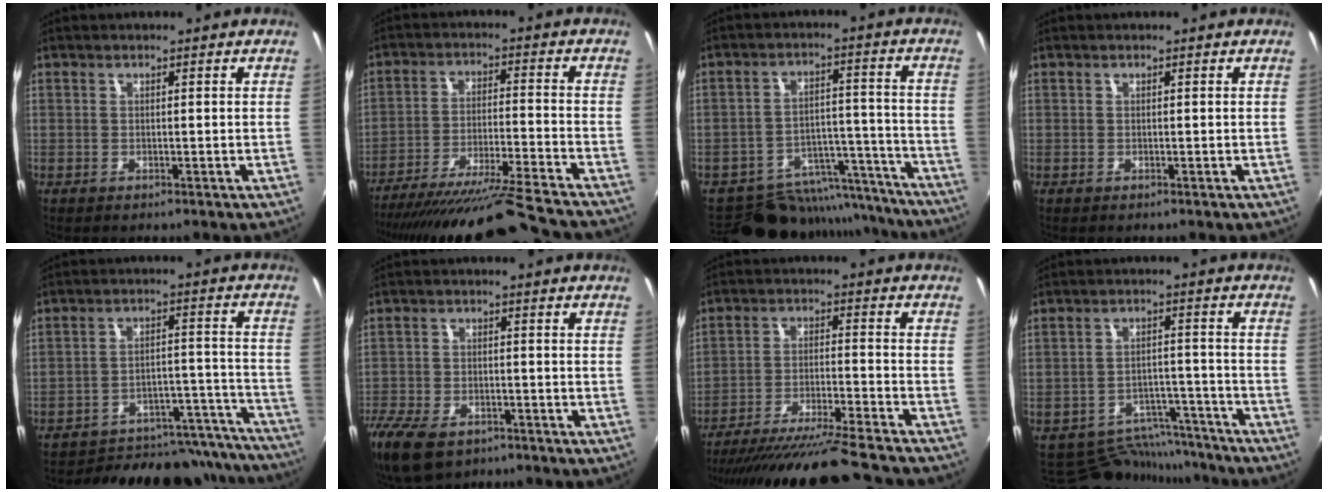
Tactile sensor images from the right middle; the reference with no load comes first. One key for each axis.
{"total": 19.7, "fx": -17.9, "fy": -0.9, "fz": 8.2, "tx": -0.153, "ty": -0.041, "tz": -0.282}
{"total": 18.3, "fx": -16.7, "fy": 6.7, "fz": 3.6, "tx": -0.071, "ty": 0.048, "tz": -0.221}
{"total": 0.0}
{"total": 26.6, "fx": -24.3, "fy": 8.0, "fz": 7.4, "tx": -0.104, "ty": 0.045, "tz": -0.297}
{"total": 14.0, "fx": -9.0, "fy": 7.6, "fz": 7.6, "tx": -0.199, "ty": -0.038, "tz": -0.161}
{"total": 19.1, "fx": -17.3, "fy": 0.2, "fz": 8.2, "tx": -0.159, "ty": -0.039, "tz": -0.270}
{"total": 11.5, "fx": -10.5, "fy": 4.4, "fz": 1.8, "tx": -0.040, "ty": 0.025, "tz": -0.141}